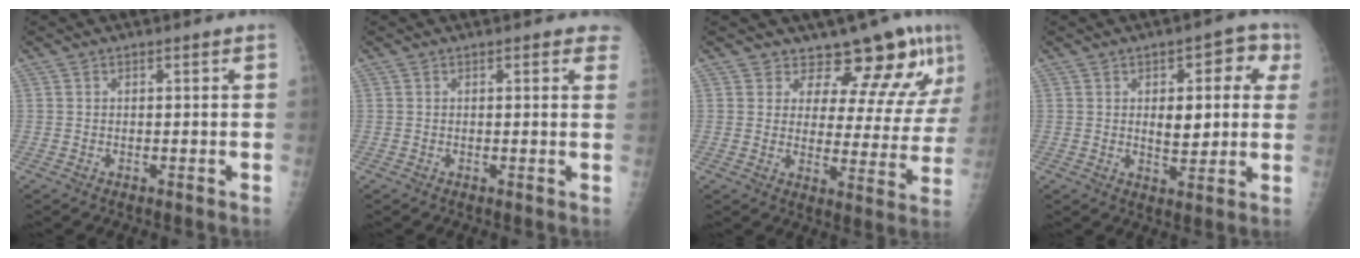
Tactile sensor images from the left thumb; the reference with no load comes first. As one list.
[{"total": 3.3, "force": [2.5, 1.2, 1.7], "torque": [0.002, -0.004, 0.017]}, {"total": 13.1, "force": [10.6, 5.2, 5.9], "torque": [-0.030, -0.075, 0.125]}, {"total": 10.2, "force": [2.4, 5.7, 8.0], "torque": [-0.060, 0.002, 0.030]}]